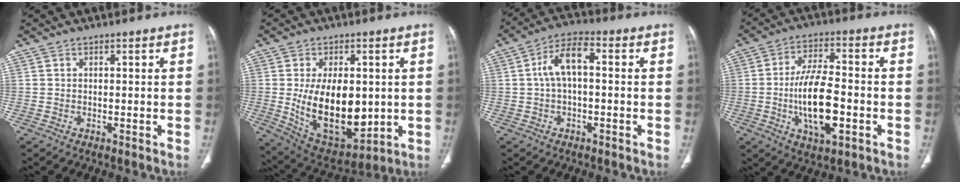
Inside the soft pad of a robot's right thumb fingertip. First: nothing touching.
{"total": 17.7, "force": [-0.2, 9.9, 14.7], "torque": [-0.214, -0.019, 0.024]}
{"total": 7.4, "force": [0.5, 3.5, 6.4], "torque": [-0.122, 0.027, 0.001]}
{"total": 13.6, "force": [-2.9, 5.6, 12.0], "torque": [-0.210, 0.012, -0.050]}